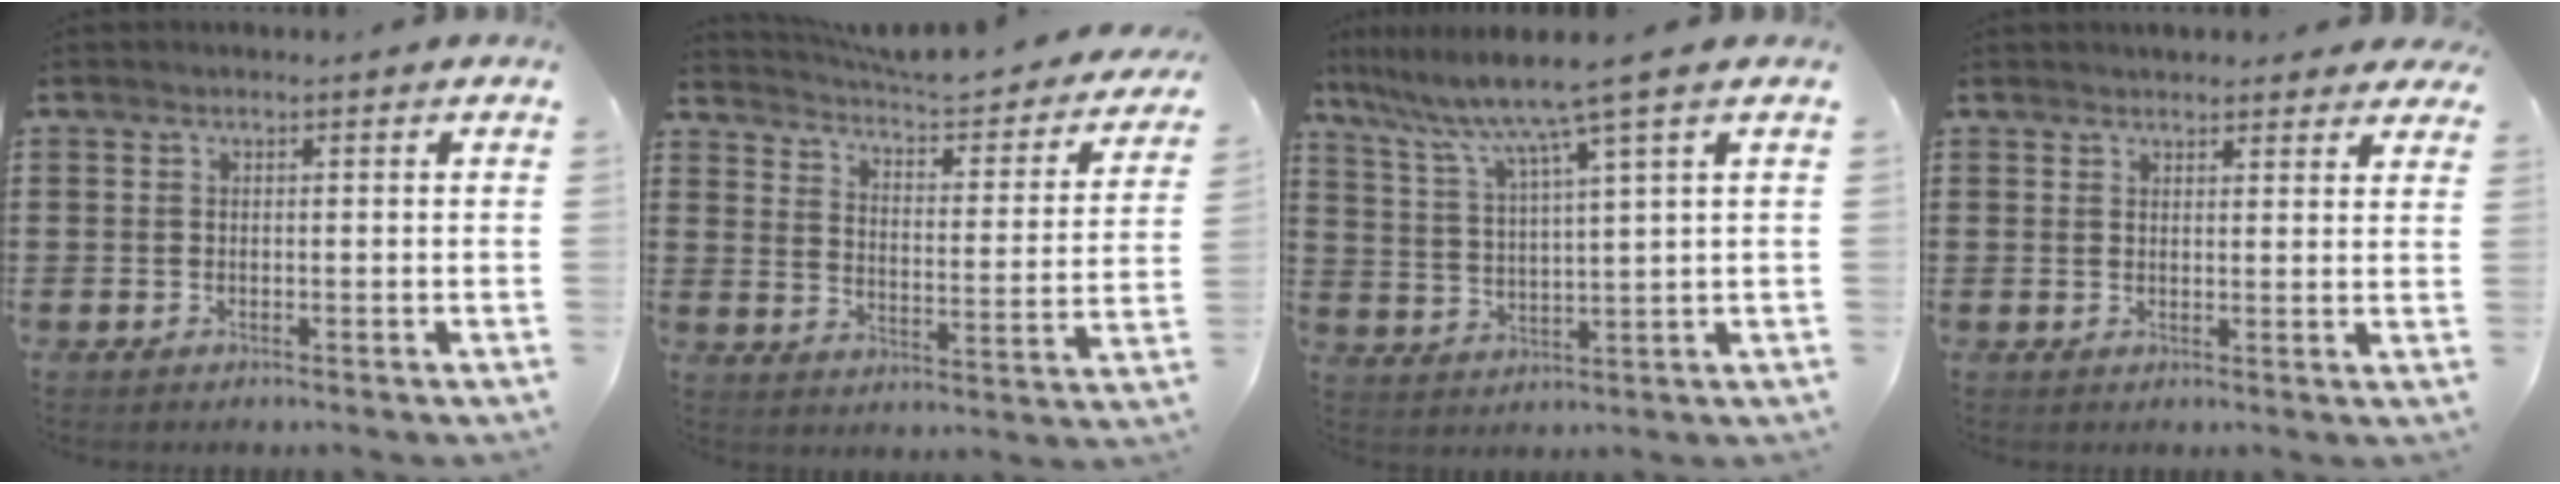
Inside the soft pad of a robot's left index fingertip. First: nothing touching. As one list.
[{"total": 3.8, "force": [3.6, 0.0, 1.2], "torque": [-0.046, -0.036, 0.052]}, {"total": 7.8, "force": [5.8, -1.0, 5.2], "torque": [-0.121, -0.034, 0.092]}, {"total": 2.7, "force": [2.6, 0.6, 0.4], "torque": [-0.006, -0.005, 0.047]}]